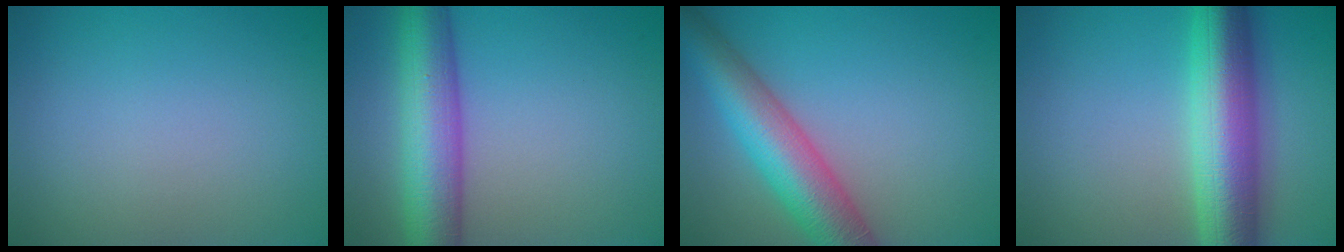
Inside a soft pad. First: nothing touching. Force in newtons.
{"total": 8.3, "press": 8.3, "slide": 0.2}
{"total": 8.1, "press": 8.0, "slide": 0.3}
{"total": 9.6, "press": 9.6, "slide": 0.1}